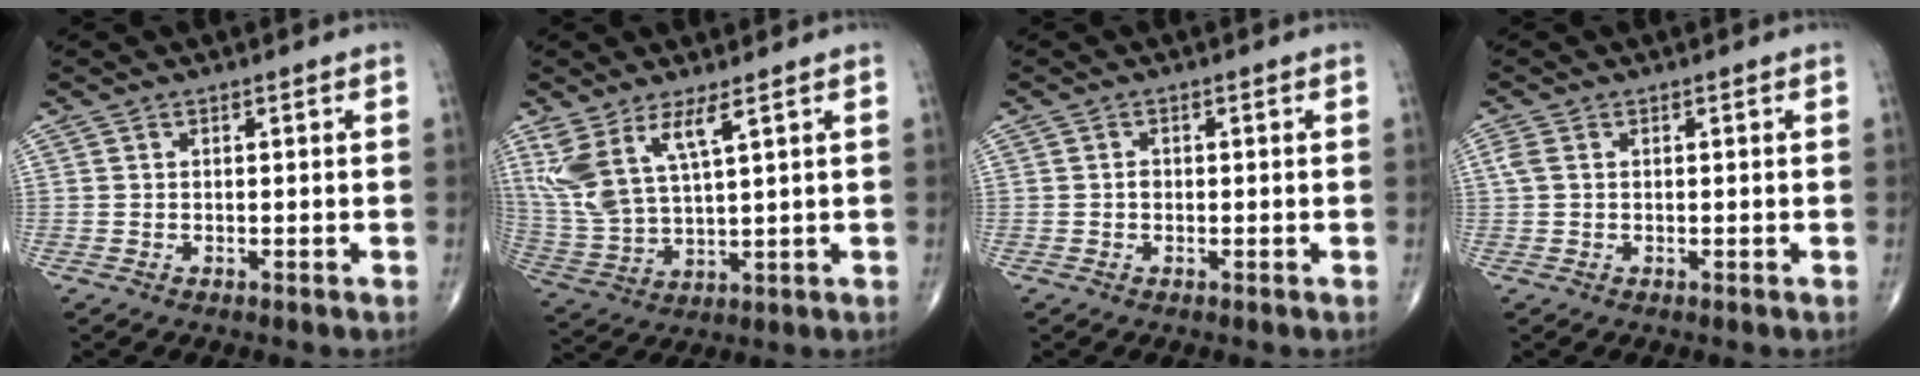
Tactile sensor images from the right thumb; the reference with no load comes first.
{"total": 10.9, "force": [5.6, 3.3, 8.7], "torque": [-0.199, -0.025, 0.126]}
{"total": 0.8, "force": [-0.2, 0.7, 0.5], "torque": [-0.004, 0.002, -0.006]}
{"total": 1.7, "force": [0.3, 1.1, 1.2], "torque": [-0.040, 0.008, 0.008]}